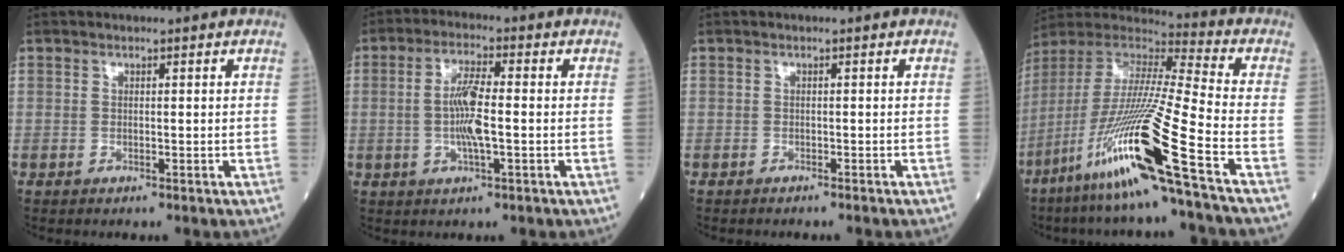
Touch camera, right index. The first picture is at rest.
{"total": 6.6, "force": [-0.5, 0.8, 6.6], "torque": [-0.131, 0.000, -0.014]}
{"total": 0.6, "force": [-0.5, 0.0, 0.0], "torque": [0.004, 0.000, -0.011]}
{"total": 22.0, "force": [-10.8, -1.1, 19.1], "torque": [-0.410, -0.052, -0.217]}